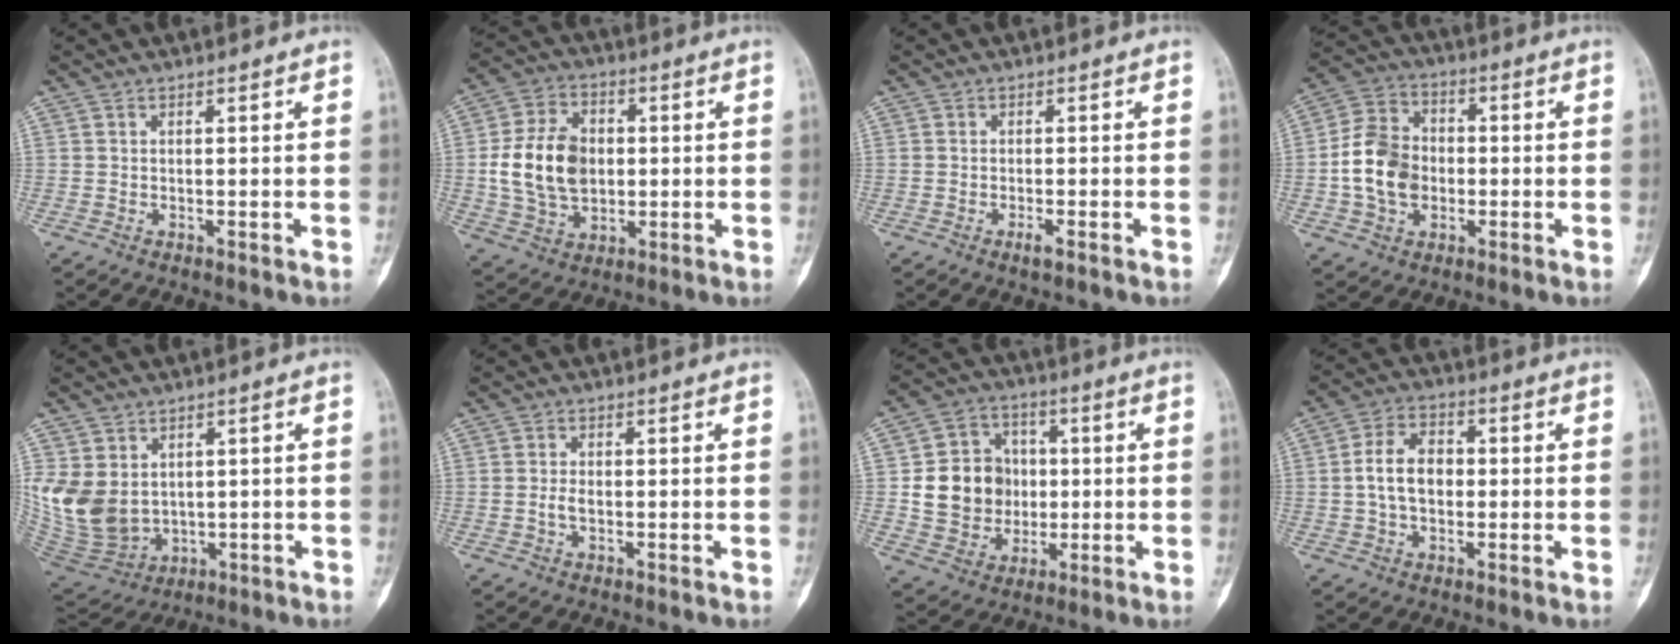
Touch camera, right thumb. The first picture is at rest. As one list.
[{"total": 14.7, "force": [0.1, 10.5, 10.3], "torque": [-0.169, 0.013, 0.007]}, {"total": 1.6, "force": [-0.9, 0.3, 1.2], "torque": [-0.023, 0.001, -0.019]}, {"total": 12.0, "force": [-1.7, 9.2, 7.4], "torque": [-0.119, 0.026, -0.038]}, {"total": 12.1, "force": [1.3, 9.6, 7.3], "torque": [-0.136, -0.006, 0.056]}, {"total": 1.8, "force": [-0.4, 1.0, 1.5], "torque": [-0.029, 0.009, -0.009]}, {"total": 13.7, "force": [0.2, 12.2, 6.3], "torque": [-0.063, 0.019, 0.013]}, {"total": 8.4, "force": [-0.4, 5.7, 6.1], "torque": [-0.098, 0.022, -0.014]}]